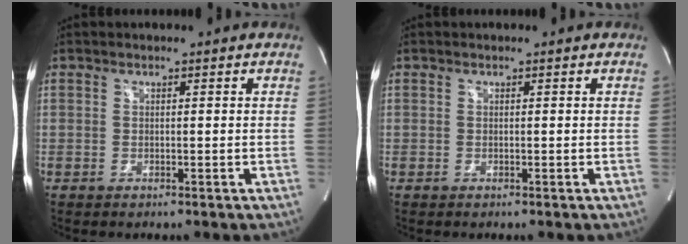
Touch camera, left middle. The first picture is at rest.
{"total": 0.0}